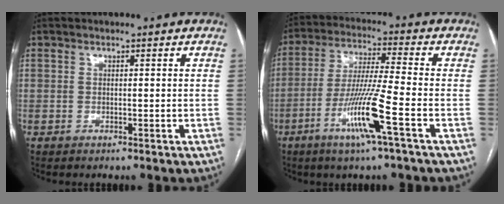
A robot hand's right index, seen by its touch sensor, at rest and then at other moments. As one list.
[{"total": 11.3, "force": [-4.8, -0.9, 10.2], "torque": [-0.201, -0.015, -0.094]}]